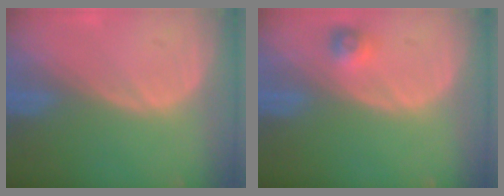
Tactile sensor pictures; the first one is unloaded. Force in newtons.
{"total": 2.5, "press": 2.3, "slide": 1.0}